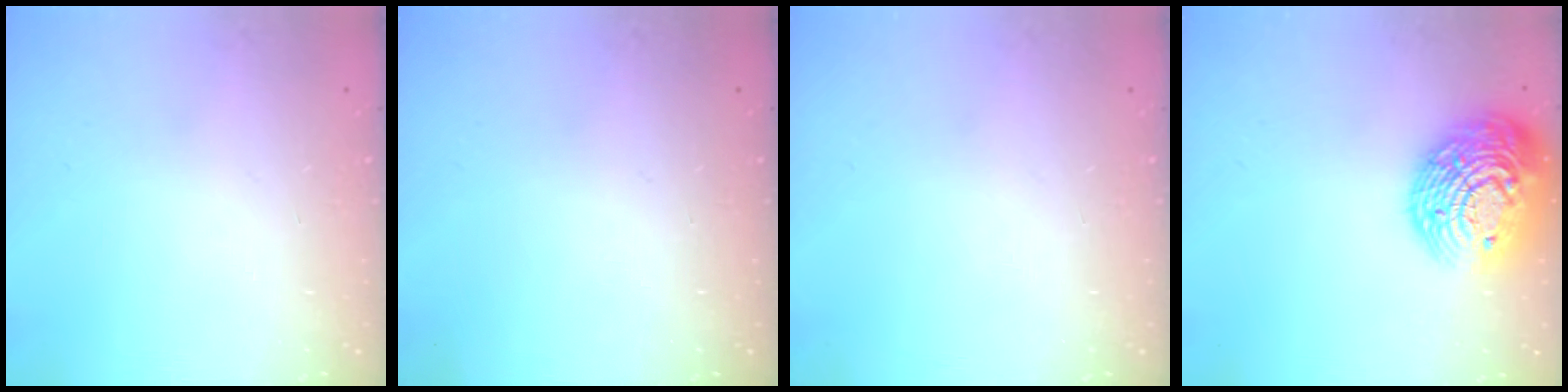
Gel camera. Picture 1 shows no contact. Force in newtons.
{"total": 0.0}
{"total": 0.0}
{"total": 19.7, "press": 19.7, "slide": 1.1}